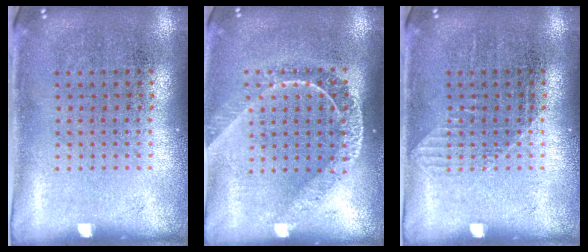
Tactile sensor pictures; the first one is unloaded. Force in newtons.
{"total": 1.8, "press": 1.4, "slide": 1.0}
{"total": 0.7, "press": 0.6, "slide": 0.2}